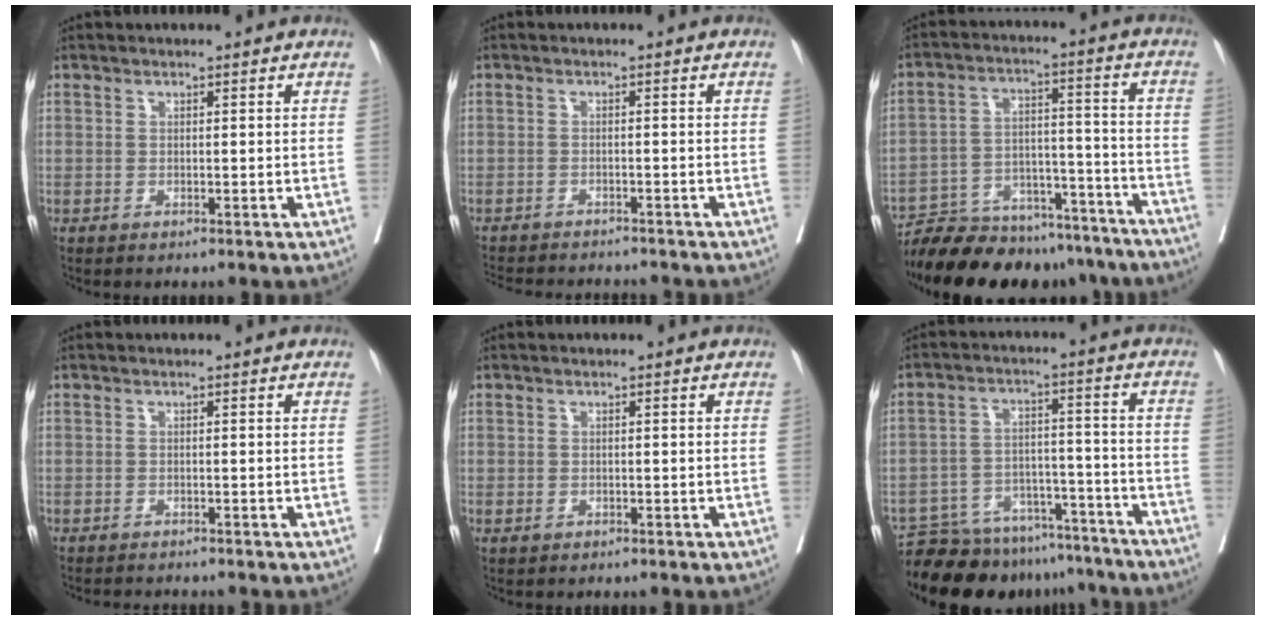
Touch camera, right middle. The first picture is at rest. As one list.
[{"total": 10.7, "force": [-10.0, 2.0, 3.4], "torque": [-0.057, -0.007, -0.132]}, {"total": 23.3, "force": [-20.7, 6.7, 8.2], "torque": [-0.125, 0.010, -0.299]}, {"total": 3.2, "force": [-3.0, 0.3, 1.0], "torque": [-0.014, -0.006, -0.042]}, {"total": 0.8, "force": [-0.3, 0.7, 0.1], "torque": [-0.002, 0.004, -0.004]}, {"total": 15.7, "force": [-14.2, 5.5, 3.4], "torque": [-0.043, 0.027, -0.198]}]